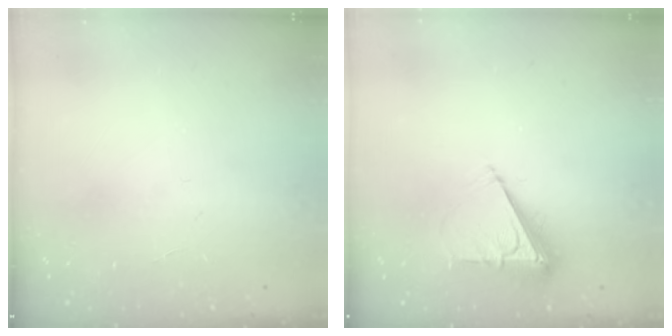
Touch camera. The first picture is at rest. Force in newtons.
{"total": 7.1, "press": 7.0, "slide": 0.7}